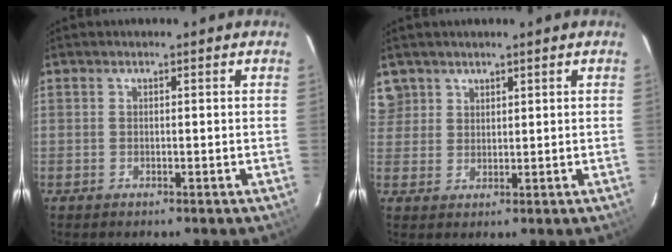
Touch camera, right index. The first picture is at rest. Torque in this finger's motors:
{"motor_torque": [0.09, 0.21, 0.00, -0.01]}